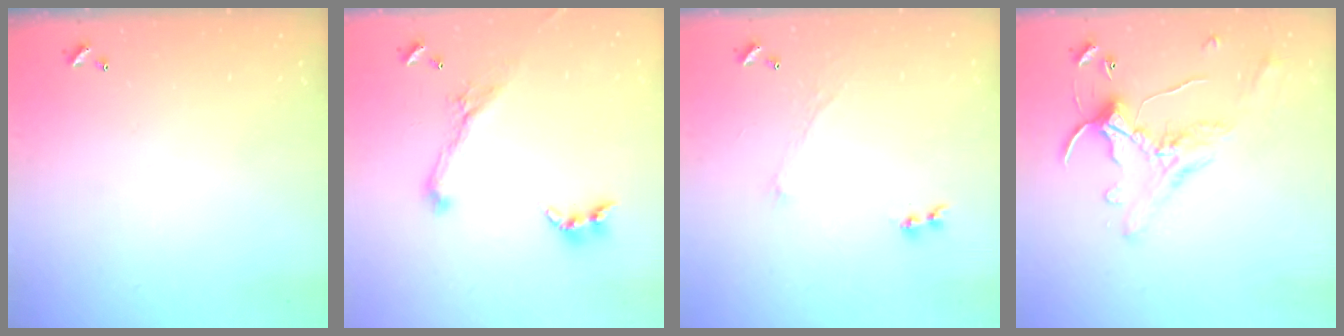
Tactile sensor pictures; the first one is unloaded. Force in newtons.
{"total": 0.8, "press": 0.8, "slide": 0.2}
{"total": 1.2, "press": 0.7, "slide": 1.0}
{"total": 0.9, "press": 0.1, "slide": 0.9}